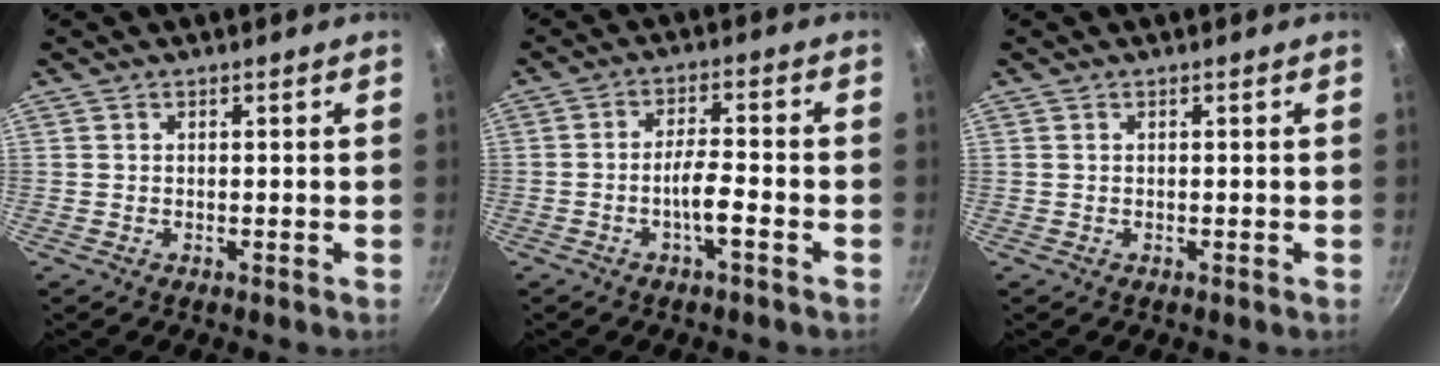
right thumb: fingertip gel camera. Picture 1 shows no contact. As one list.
[{"total": 4.9, "force": [-2.3, 0.9, 4.2], "torque": [-0.080, 0.023, -0.042]}, {"total": 0.0}]